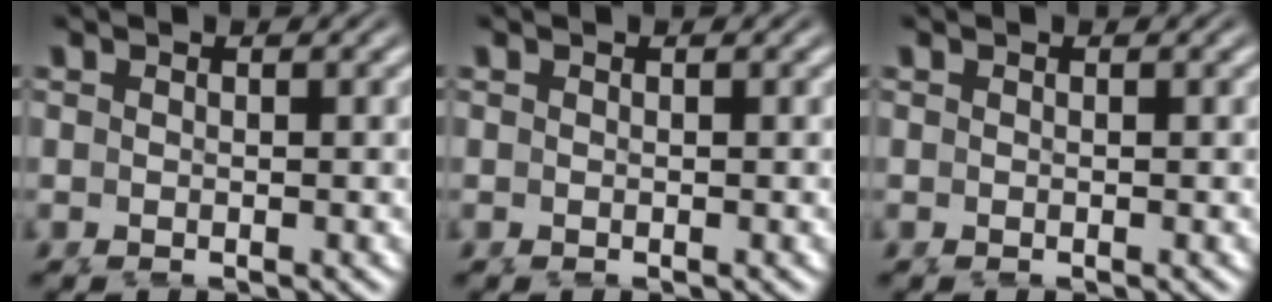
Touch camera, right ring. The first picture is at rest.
{"total": 0.0}
{"total": 0.0}